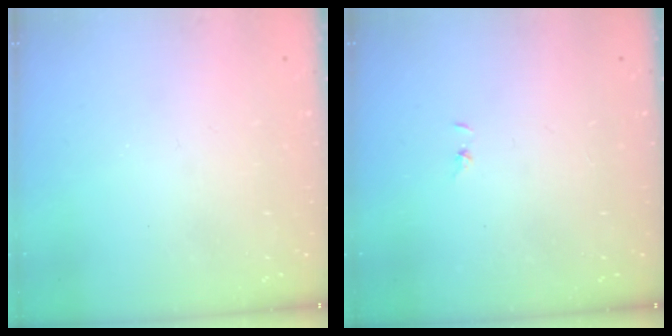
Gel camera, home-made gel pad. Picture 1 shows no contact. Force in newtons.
{"total": 0.7, "press": 0.7, "slide": 0.1}